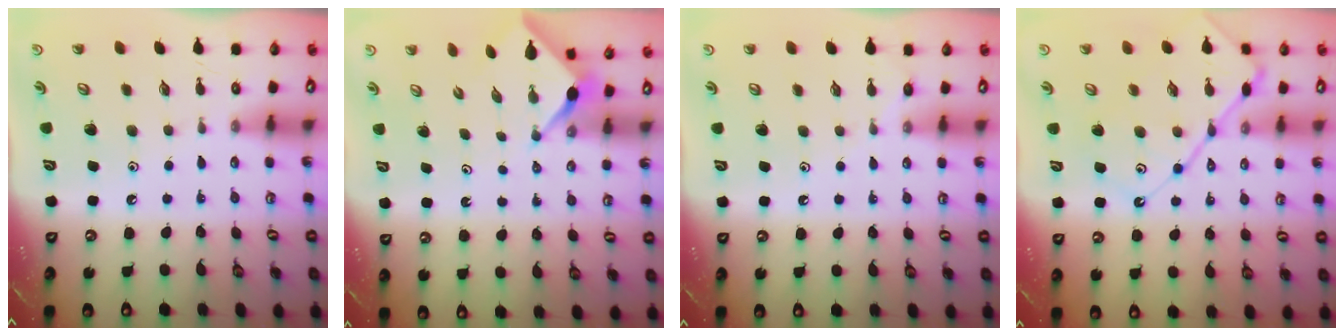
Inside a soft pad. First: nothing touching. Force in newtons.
{"total": 2.4, "press": 2.4, "slide": 0.2}
{"total": 3.5, "press": 3.4, "slide": 0.4}
{"total": 12.0, "press": 11.9, "slide": 1.2}